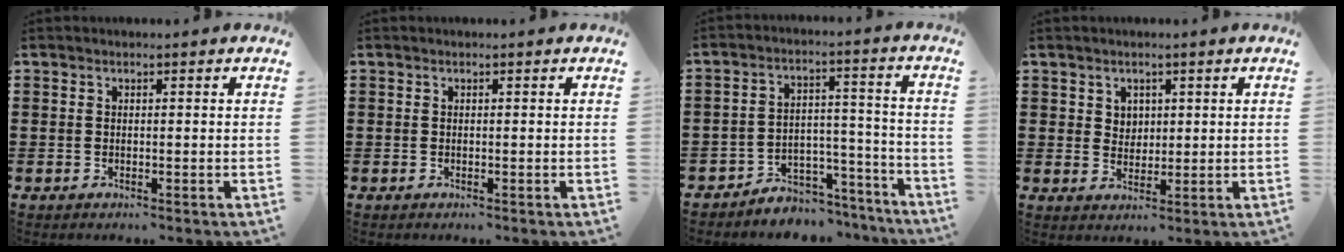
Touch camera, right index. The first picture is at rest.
{"total": 0.0}
{"total": 4.5, "force": [-4.1, 1.8, 0.4], "torque": [-0.013, 0.010, -0.082]}
{"total": 2.7, "force": [1.5, 2.2, 0.5], "torque": [-0.019, 0.010, 0.027]}